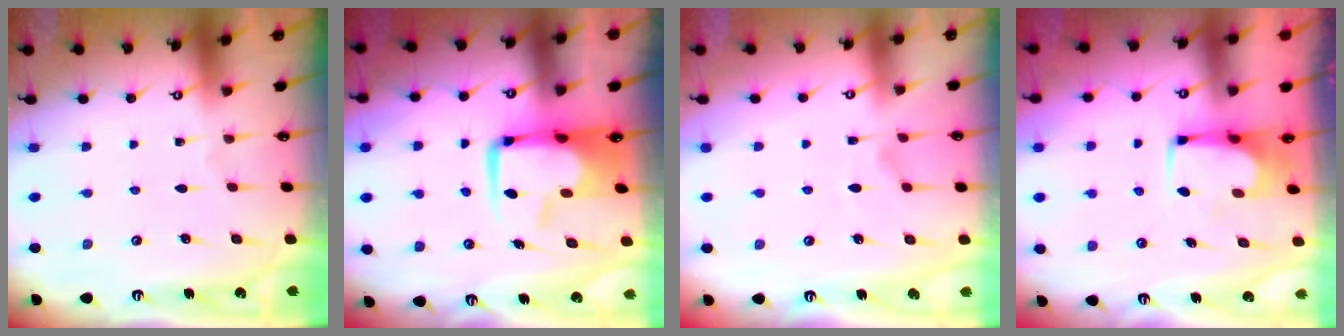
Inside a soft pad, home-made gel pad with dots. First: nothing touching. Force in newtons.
{"total": 9.2, "press": 9.0, "slide": 1.8}
{"total": 2.1, "press": 1.6, "slide": 1.3}
{"total": 1.4, "press": 1.4, "slide": 0.1}